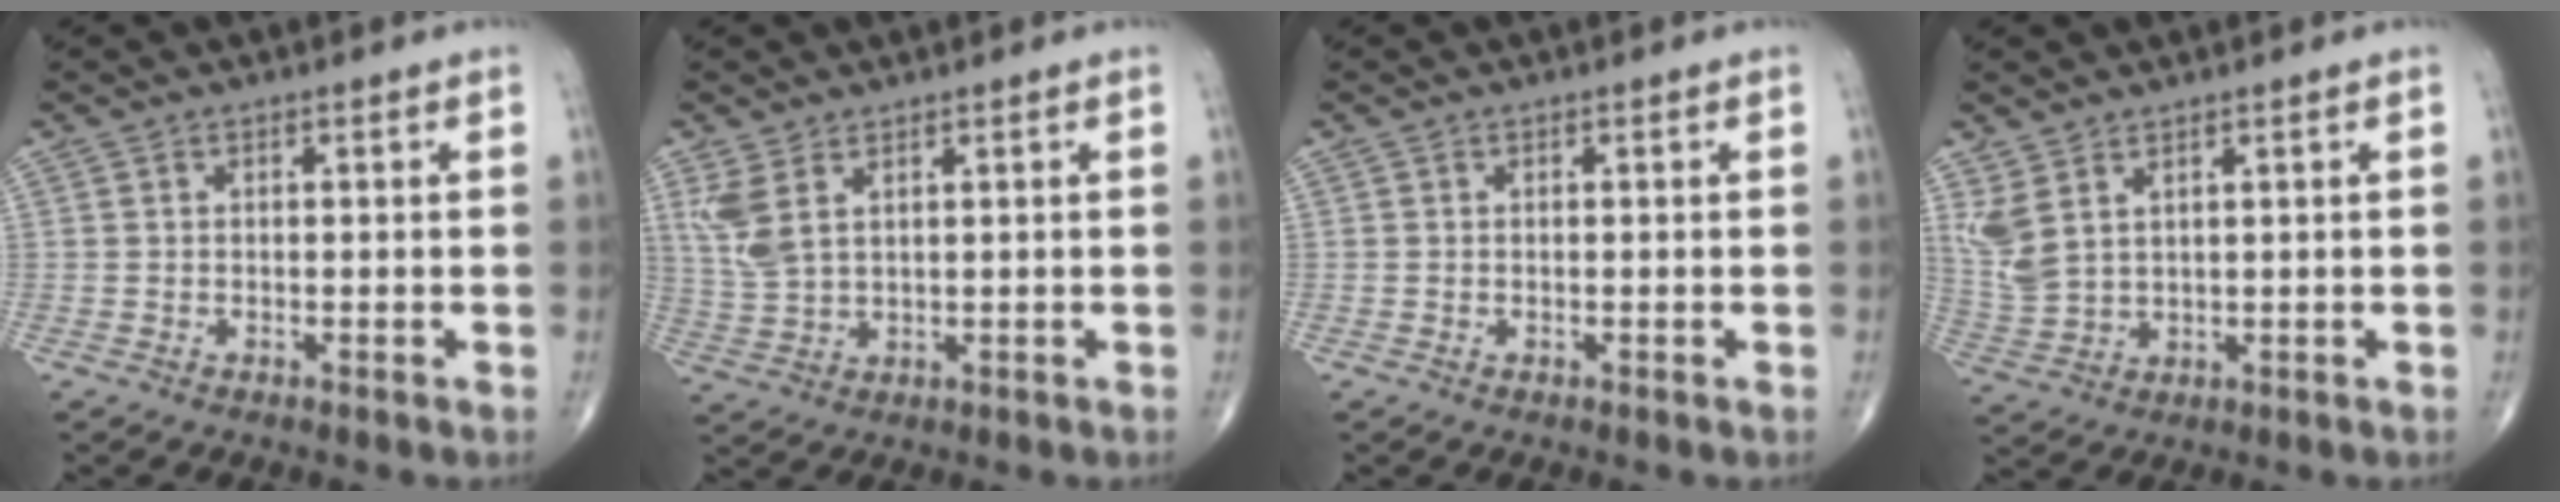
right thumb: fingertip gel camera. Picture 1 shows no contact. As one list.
[{"total": 5.6, "force": [2.7, 2.5, 4.2], "torque": [-0.104, -0.005, 0.067]}, {"total": 0.0}, {"total": 5.9, "force": [3.3, 2.7, 4.1], "torque": [-0.094, -0.013, 0.080]}]